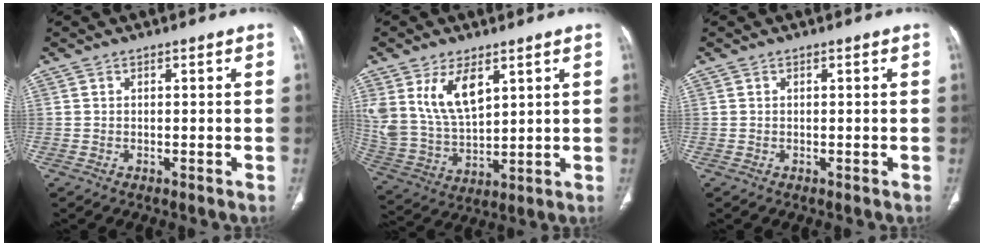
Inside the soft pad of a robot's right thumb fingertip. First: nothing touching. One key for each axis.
{"total": 13.1, "fx": 6.2, "fy": 6.8, "fz": 9.3, "tx": -0.170, "ty": -0.025, "tz": 0.139}
{"total": 0.0}